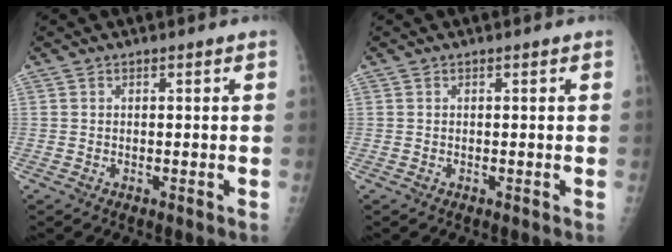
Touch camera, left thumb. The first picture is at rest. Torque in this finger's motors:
{"motor_torque": [0.01, 0.01, 0.00, -0.03, 0.00]}